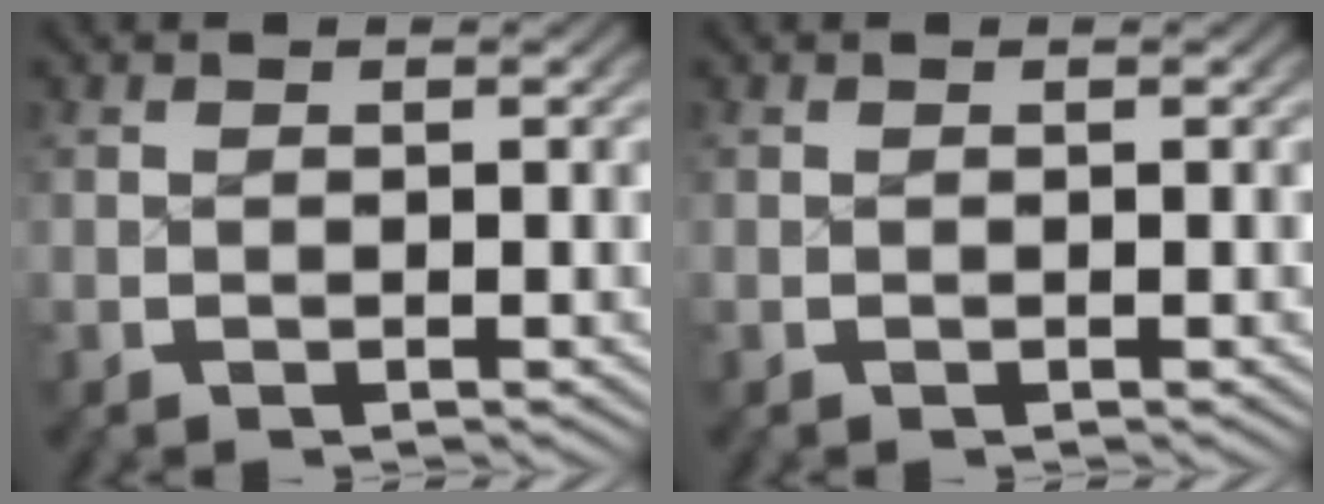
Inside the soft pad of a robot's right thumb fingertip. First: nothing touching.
{"total": 0.0}